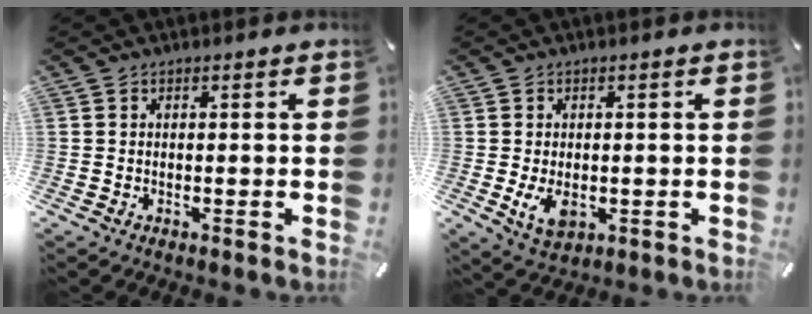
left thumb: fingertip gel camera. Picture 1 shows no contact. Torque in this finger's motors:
{"motor_torque": [0.71, 1.96, 0.66, 0.06, 0.07]}